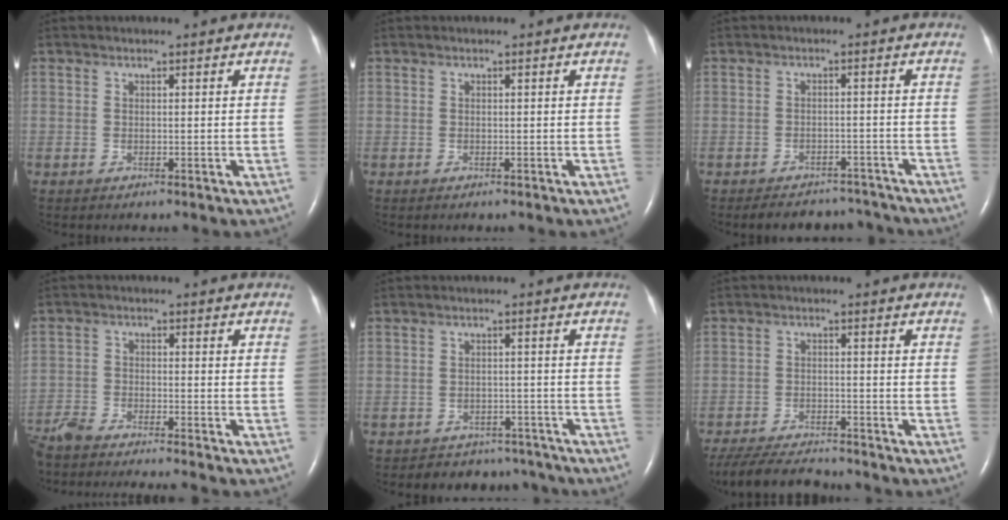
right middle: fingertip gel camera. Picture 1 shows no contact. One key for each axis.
{"total": 0.0}
{"total": 7.6, "fx": -7.2, "fy": 2.3, "fz": 0.7, "tx": -0.002, "ty": 0.013, "tz": -0.091}
{"total": 13.5, "fx": -12.4, "fy": 0.2, "fz": 5.4, "tx": -0.086, "ty": -0.018, "tz": -0.199}
{"total": 7.4, "fx": -6.6, "fy": 3.5, "fz": -0.3, "tx": 0.010, "ty": 0.022, "tz": -0.076}
{"total": 10.0, "fx": -9.3, "fy": 1.4, "fz": 3.5, "tx": -0.063, "ty": -0.014, "tz": -0.148}